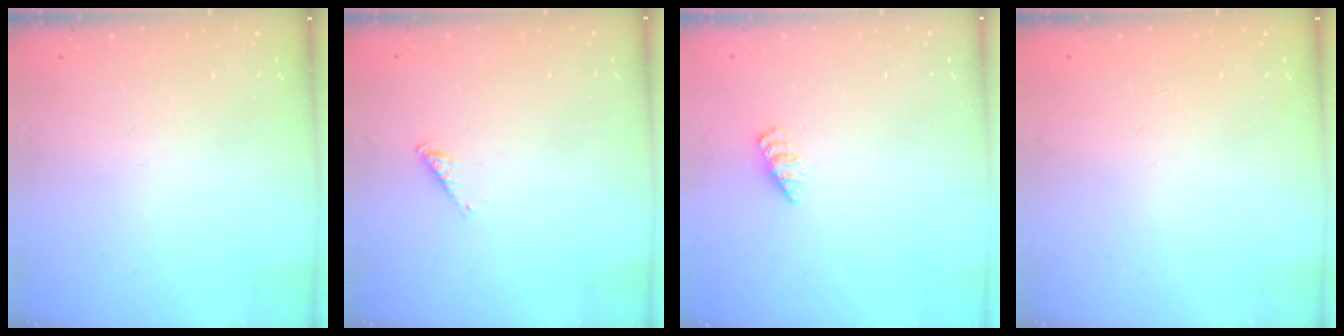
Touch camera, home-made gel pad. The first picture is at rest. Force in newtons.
{"total": 3.3, "press": 3.3, "slide": 0.4}
{"total": 2.2, "press": 2.2, "slide": 0.3}
{"total": 0.0}